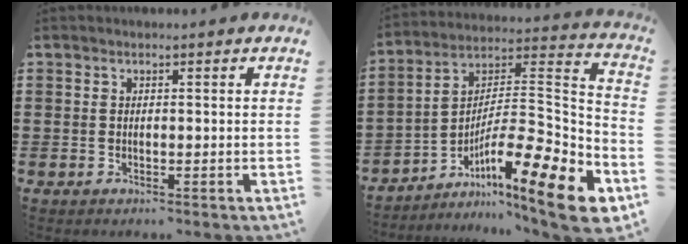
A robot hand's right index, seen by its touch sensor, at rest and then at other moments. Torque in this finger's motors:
{"motor_torque": [0.75, -0.66, 0.71, 0.16]}